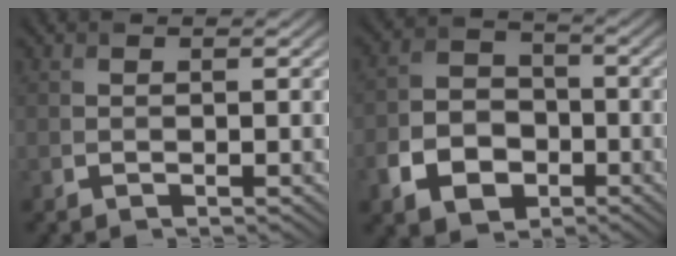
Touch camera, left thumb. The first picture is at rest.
{"total": 7.7, "force": [-3.7, 5.5, 4.0], "torque": [-0.087, -0.007, -0.077]}